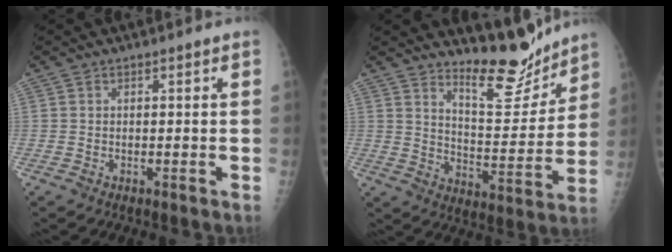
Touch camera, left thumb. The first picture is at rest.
{"total": 11.6, "force": [10.6, 2.7, 3.8], "torque": [-0.026, -0.095, 0.179]}